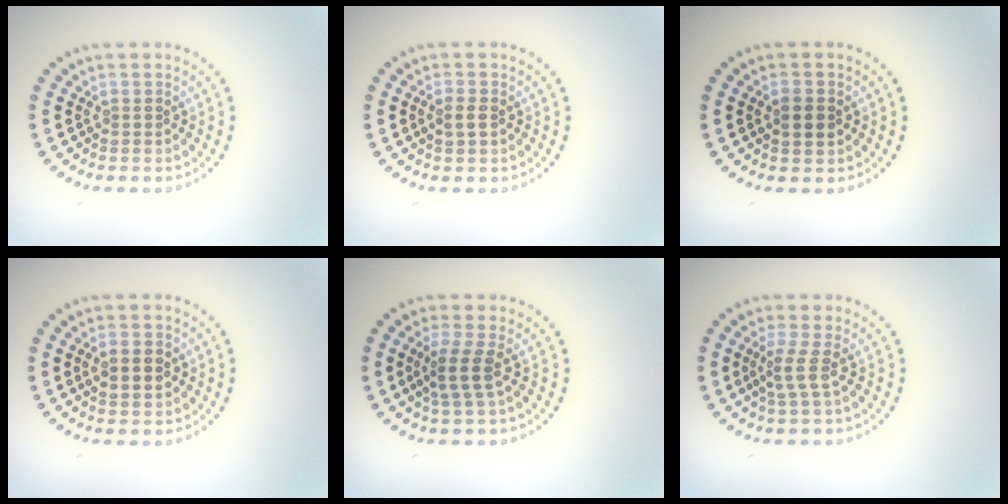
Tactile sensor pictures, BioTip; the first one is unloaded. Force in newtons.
{"total": 1.3, "press": 1.3, "slide": 0.1}
{"total": 2.2, "press": 2.2, "slide": 0.2}
{"total": 2.2, "press": 2.2, "slide": 0.0}
{"total": 2.6, "press": 2.0, "slide": 1.6}
{"total": 2.1, "press": 1.5, "slide": 1.4}